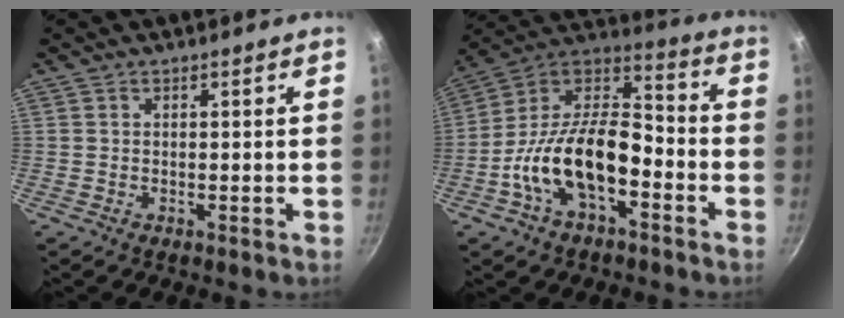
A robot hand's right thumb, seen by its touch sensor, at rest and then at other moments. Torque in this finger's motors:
{"motor_torque": [1.18, 1.12, 1.38, -1.39, 0.27]}